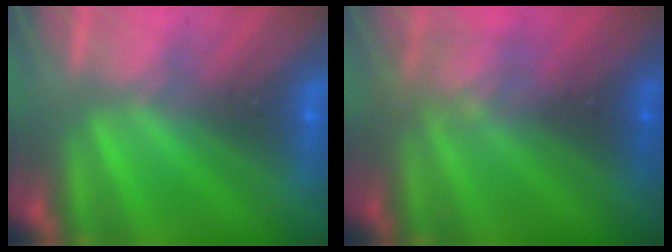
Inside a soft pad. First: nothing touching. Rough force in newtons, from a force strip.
{"total": 2.4}